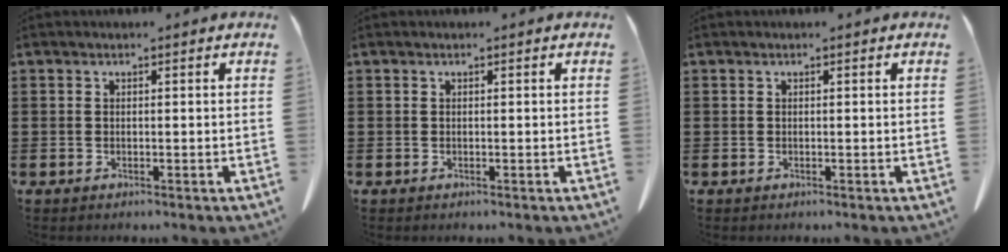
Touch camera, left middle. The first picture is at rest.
{"total": 0.0}
{"total": 0.0}